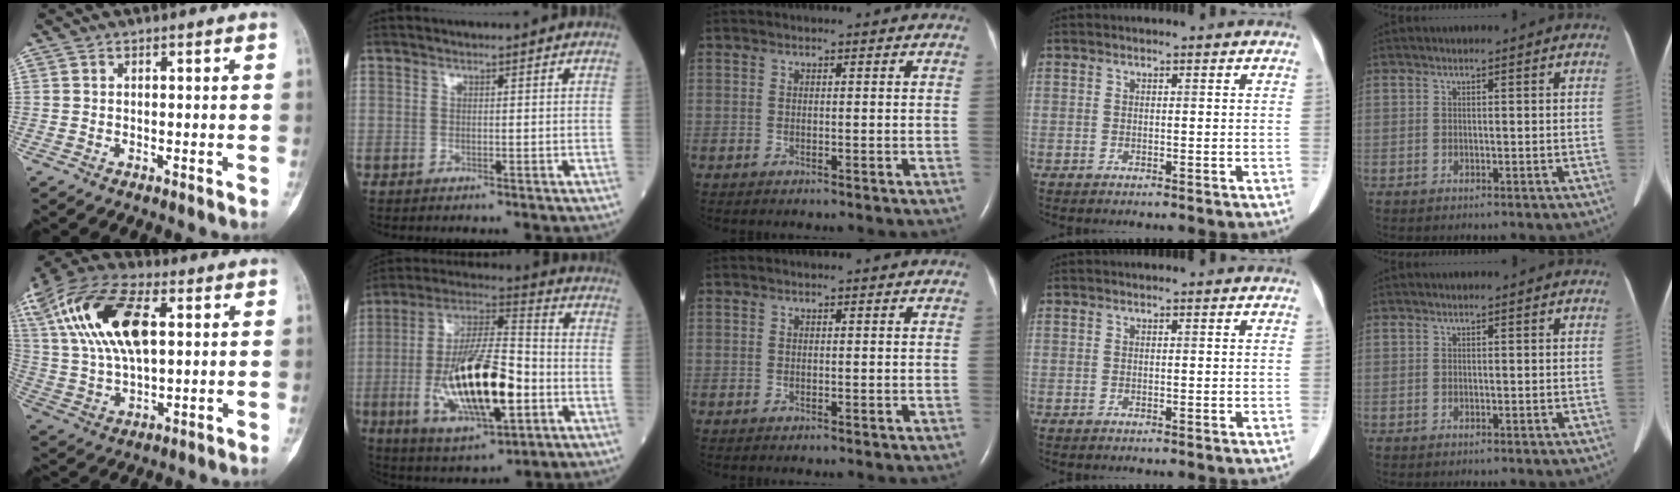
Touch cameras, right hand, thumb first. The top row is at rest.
{"thumb": {"total": 20.1, "force": [5.9, 9.9, 16.5], "torque": [-0.331, 0.009, 0.105]}, "index": {"total": 19.7, "force": [-4.4, 5.4, 18.4], "torque": [-0.361, -0.006, -0.072]}}